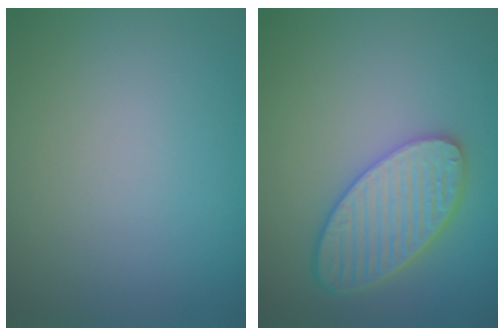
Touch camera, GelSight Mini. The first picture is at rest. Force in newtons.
{"total": 5.1, "press": 4.7, "slide": 2.0}